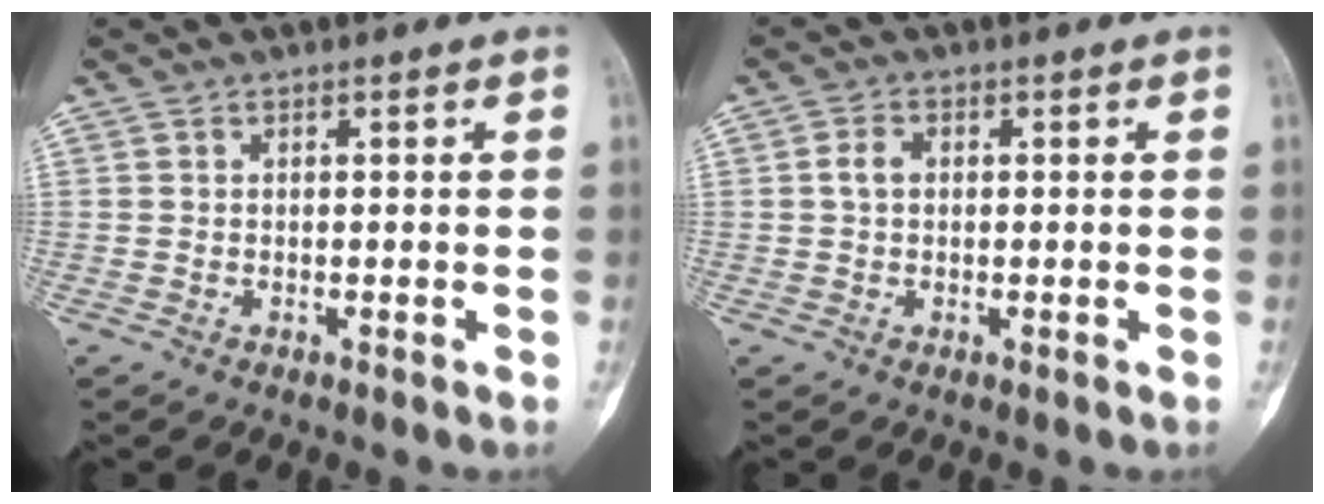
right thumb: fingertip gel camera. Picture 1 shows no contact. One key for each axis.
{"total": 2.4, "fx": 0.2, "fy": 1.7, "fz": 1.7, "tx": -0.034, "ty": 0.006, "tz": 0.002}